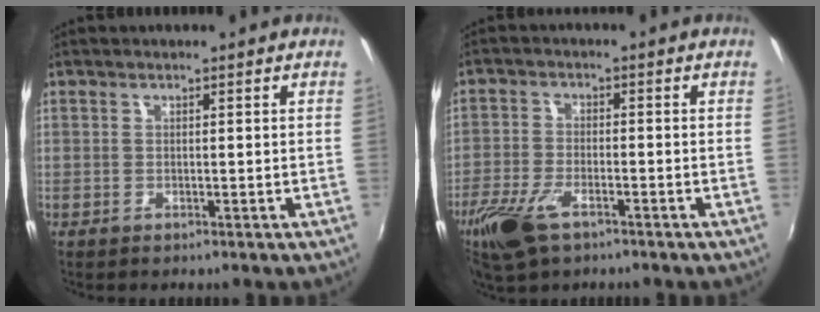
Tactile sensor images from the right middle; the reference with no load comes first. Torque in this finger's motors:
{"motor_torque": [0.98, -0.89, 0.39, 0.15]}